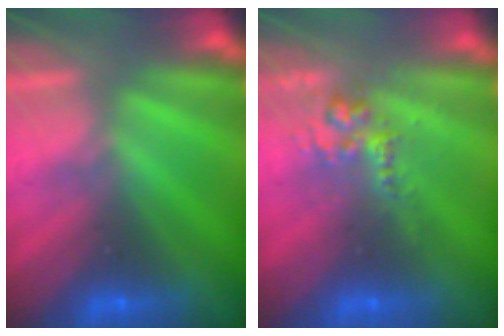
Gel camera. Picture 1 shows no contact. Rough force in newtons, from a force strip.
{"total": 2.8}